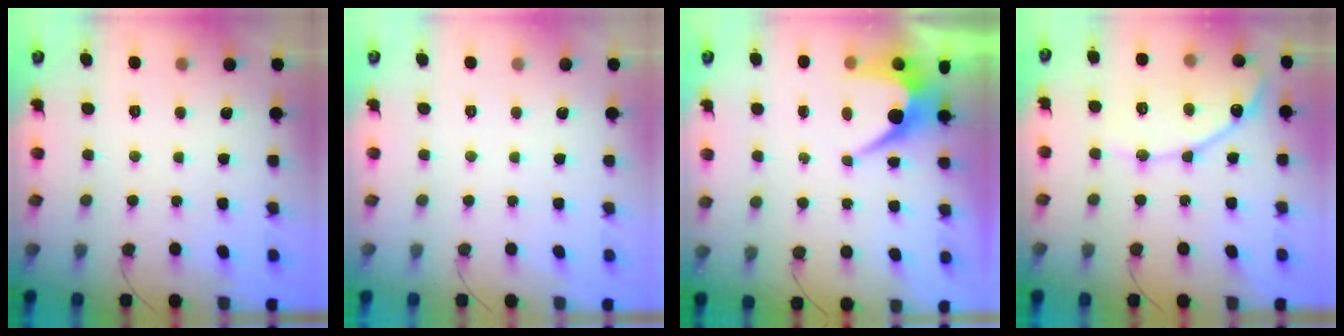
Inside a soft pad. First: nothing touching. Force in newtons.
{"total": 0.0}
{"total": 7.9, "press": 7.9, "slide": 0.4}
{"total": 12.8, "press": 12.8, "slide": 1.1}